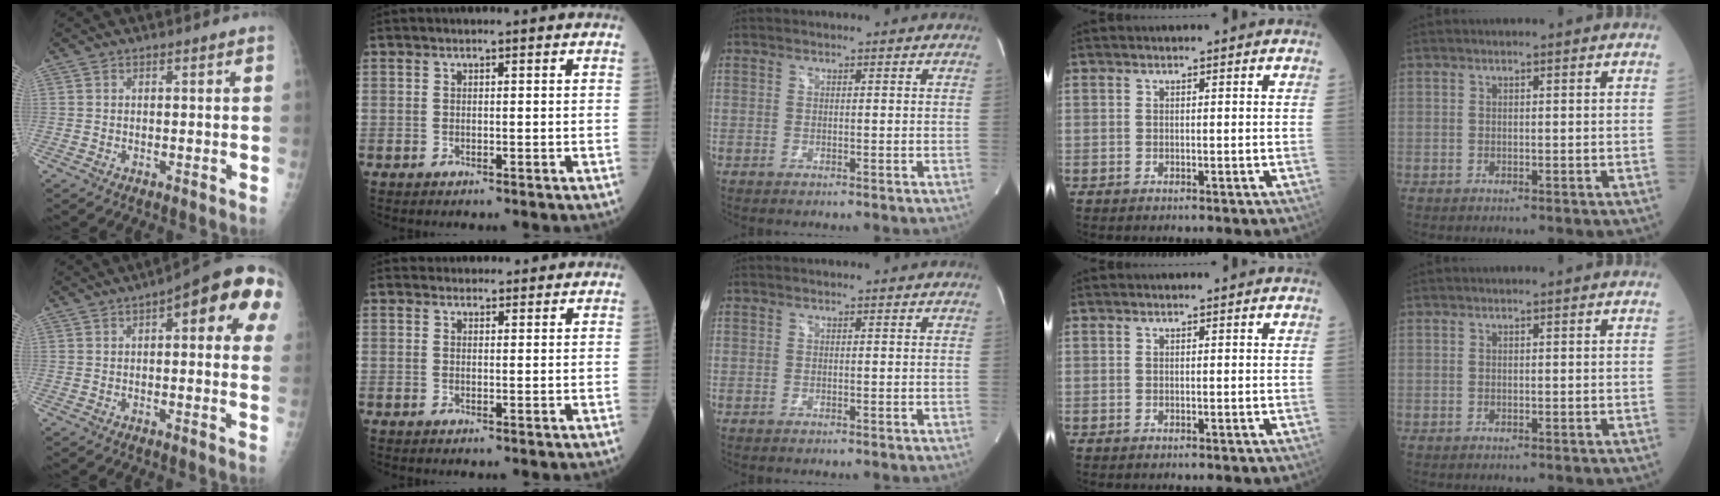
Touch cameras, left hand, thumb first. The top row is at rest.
{"thumb": {"total": 16.0, "force": [5.4, 5.4, 14.1], "torque": [-0.148, 0.011, 0.054]}, "index": {"total": 4.1, "force": [3.9, 1.4, 0.2], "torque": [0.006, 0.013, 0.045]}}